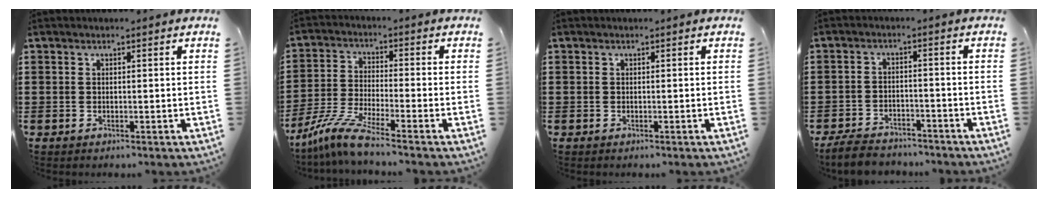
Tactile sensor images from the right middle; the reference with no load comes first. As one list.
[{"total": 7.1, "force": [-5.8, 0.4, 4.1], "torque": [-0.097, -0.014, -0.115]}, {"total": 0.0}, {"total": 4.4, "force": [-4.3, 0.8, 0.7], "torque": [-0.028, 0.001, -0.090]}]